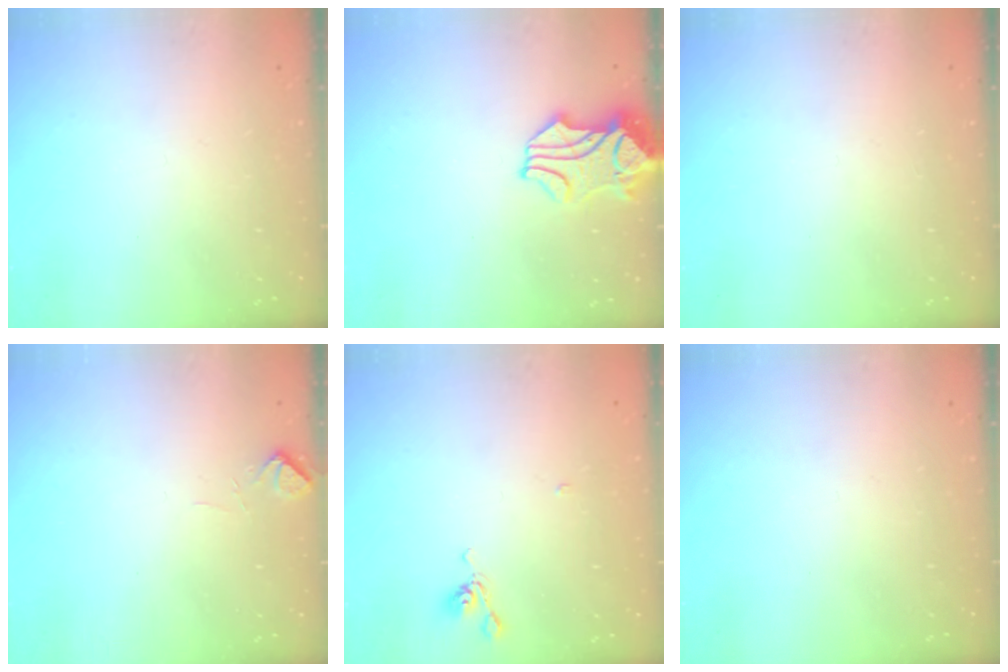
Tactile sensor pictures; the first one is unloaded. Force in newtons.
{"total": 1.0, "press": 0.5, "slide": 0.9}
{"total": 0.0}
{"total": 2.7, "press": 2.6, "slide": 0.6}
{"total": 2.6, "press": 2.6, "slide": 0.2}
{"total": 0.0}